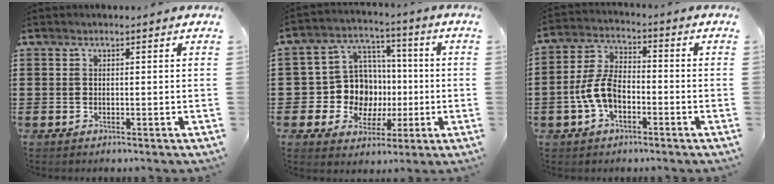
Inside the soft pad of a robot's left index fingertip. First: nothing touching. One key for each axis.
{"total": 10.3, "fx": -0.5, "fy": 9.8, "fz": 3.0, "tx": -0.099, "ty": 0.002, "tz": 0.000}
{"total": 7.0, "fx": -2.8, "fy": 3.9, "fz": 5.1, "tx": -0.129, "ty": 0.003, "tz": -0.061}